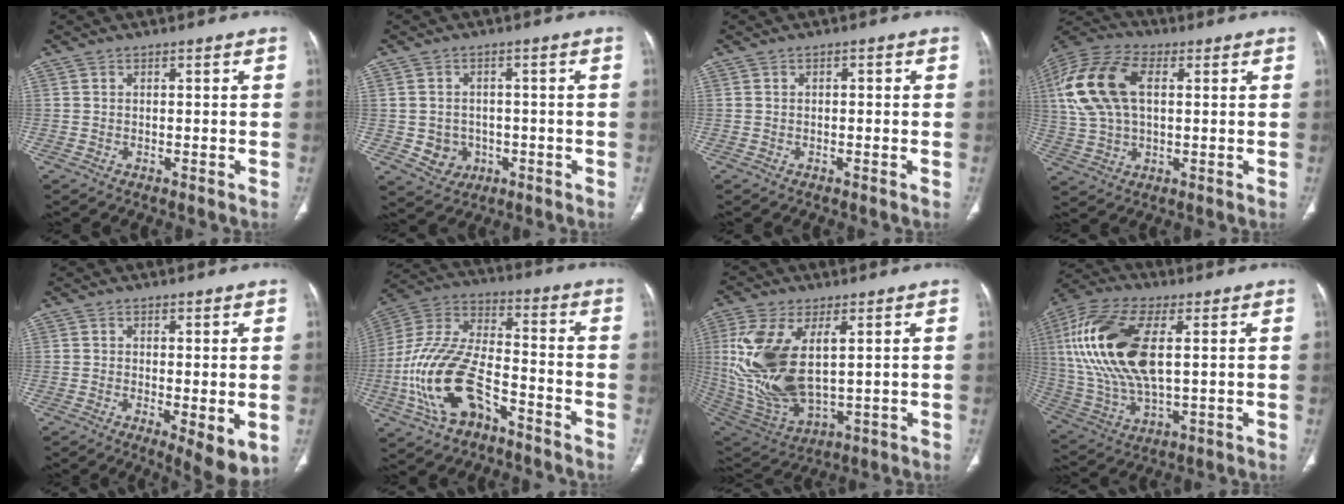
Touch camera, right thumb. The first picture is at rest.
{"total": 5.4, "force": [-1.2, 4.9, 2.0], "torque": [-0.011, 0.009, -0.007]}
{"total": 0.8, "force": [0.1, 0.4, 0.7], "torque": [-0.009, 0.002, -0.001]}
{"total": 17.4, "force": [3.8, 10.1, 13.6], "torque": [-0.292, 0.019, 0.069]}
{"total": 6.6, "force": [-1.2, 2.1, 6.1], "torque": [-0.094, -0.022, -0.016]}
{"total": 18.6, "force": [-7.9, 9.6, 13.9], "torque": [-0.285, 0.053, -0.147]}
{"total": 19.7, "force": [3.2, 9.8, 16.8], "torque": [-0.358, -0.020, 0.079]}
{"total": 21.5, "force": [4.1, 9.9, 18.6], "torque": [-0.405, -0.005, 0.077]}